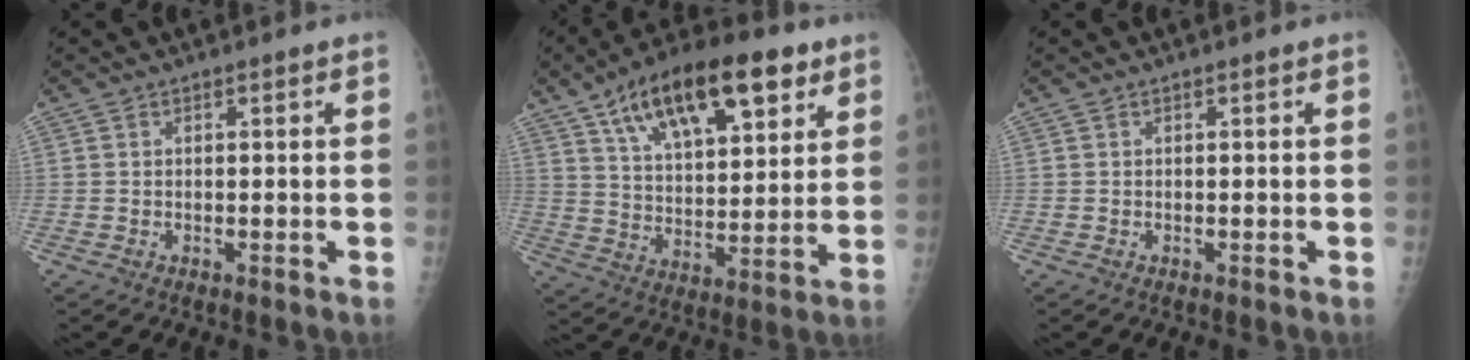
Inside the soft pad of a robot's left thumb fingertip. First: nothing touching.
{"total": 21.7, "force": [11.6, 9.6, 15.6], "torque": [-0.225, -0.022, 0.193]}
{"total": 0.0}